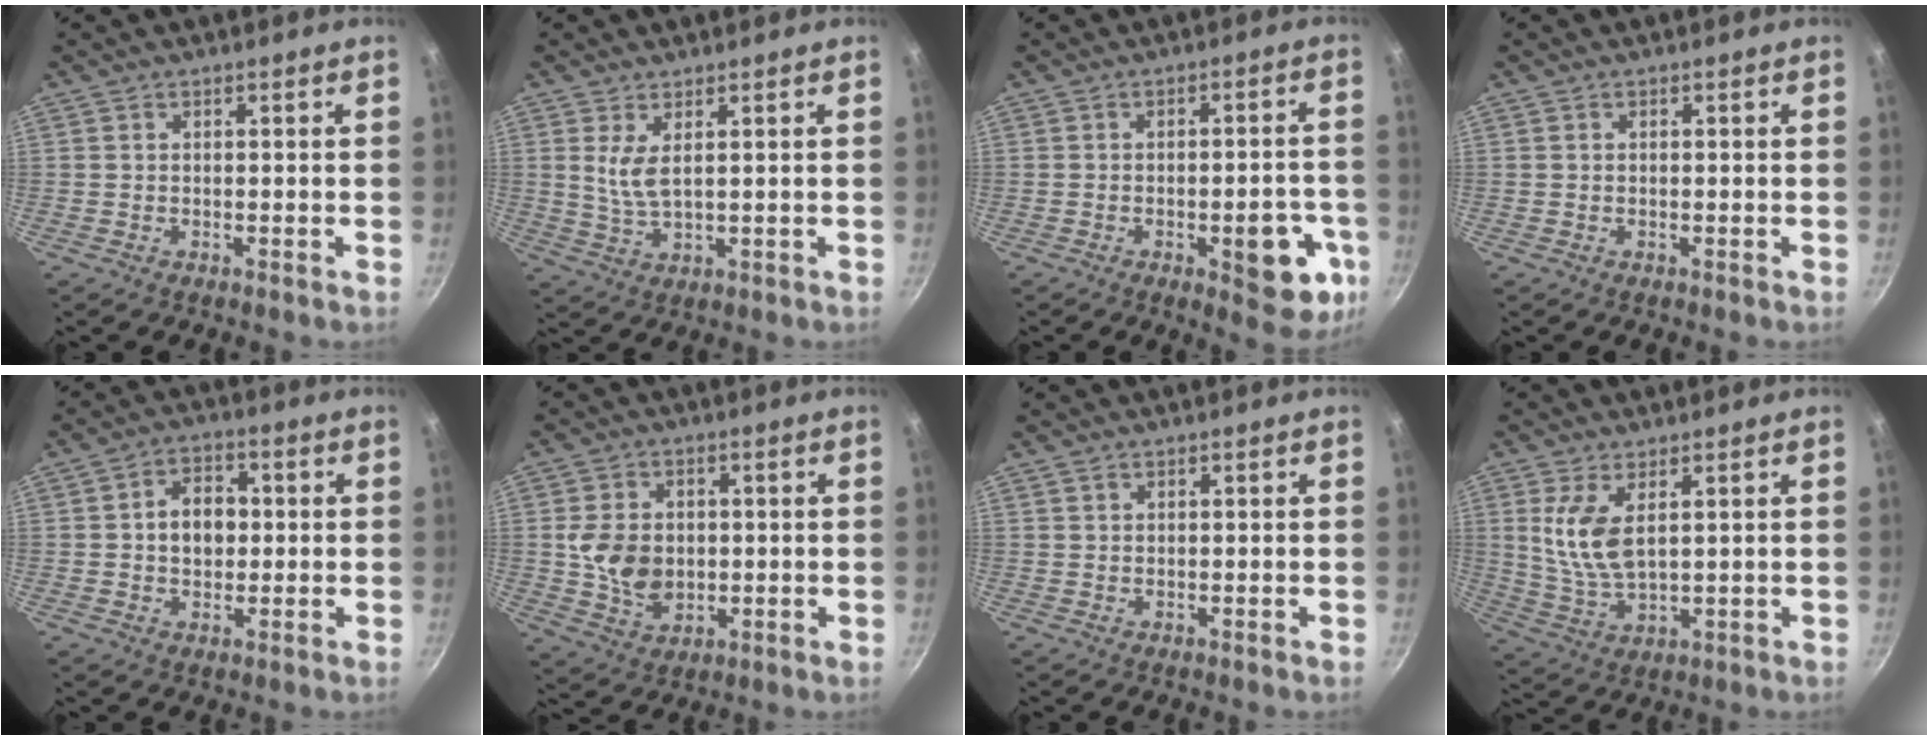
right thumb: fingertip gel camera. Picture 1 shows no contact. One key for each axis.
{"total": 4.8, "fx": 1.4, "fy": 2.2, "fz": 4.1, "tx": -0.079, "ty": -0.015, "tz": 0.034}
{"total": 12.3, "fx": -4.2, "fy": 5.1, "fz": 10.4, "tx": -0.081, "ty": 0.020, "tz": -0.048}
{"total": 0.0}
{"total": 7.3, "fx": 0.5, "fy": 5.5, "fz": 4.8, "tx": -0.046, "ty": 0.012, "tz": 0.001}
{"total": 9.6, "fx": 0.1, "fy": 7.2, "fz": 6.3, "tx": -0.102, "ty": -0.005, "tz": 0.006}
{"total": 0.9, "fx": 0.6, "fy": 0.6, "fz": 0.3, "tx": -0.004, "ty": 0.000, "tz": 0.011}
{"total": 8.8, "fx": 2.7, "fy": 4.2, "fz": 7.2, "tx": -0.141, "ty": -0.024, "tz": 0.063}